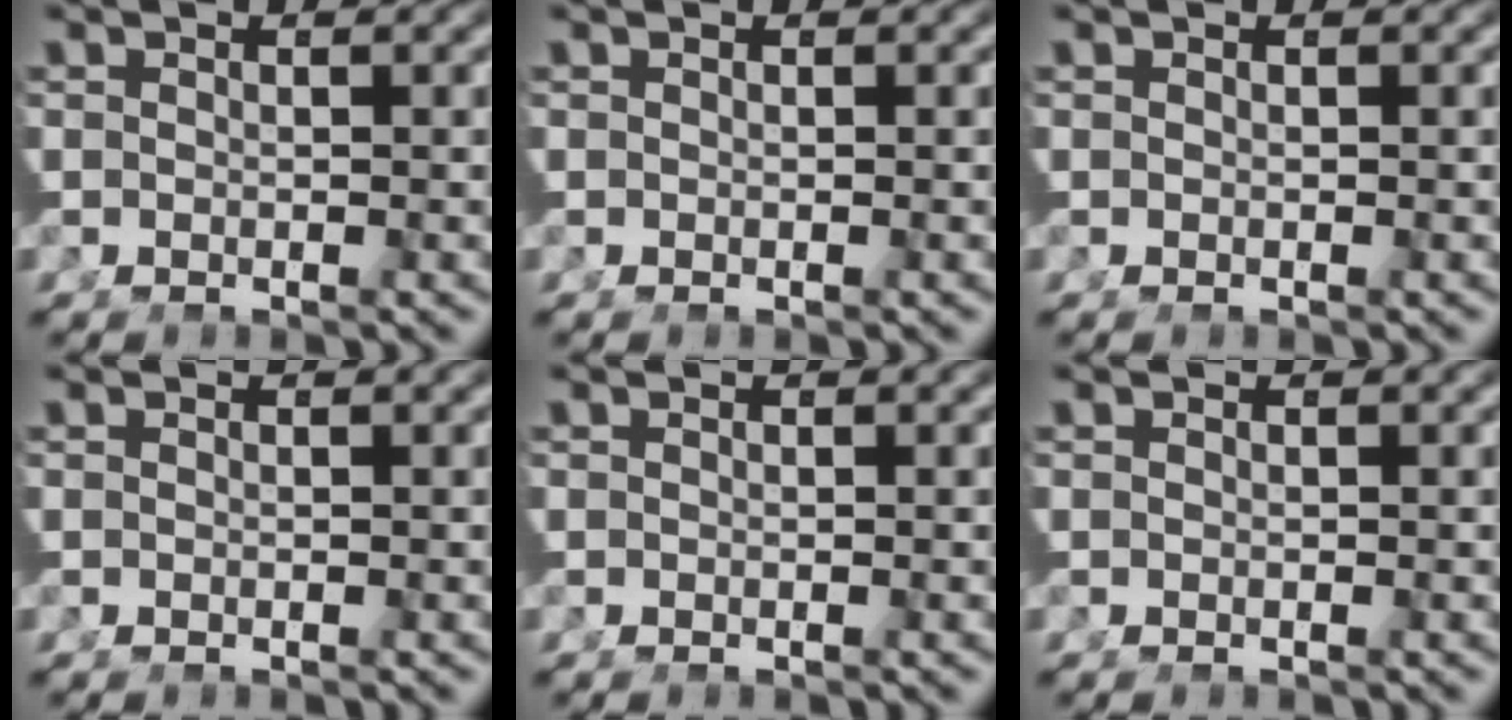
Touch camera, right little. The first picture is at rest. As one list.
[{"total": 0.0}, {"total": 0.0}, {"total": 0.0}, {"total": 0.0}, {"total": 0.0}]